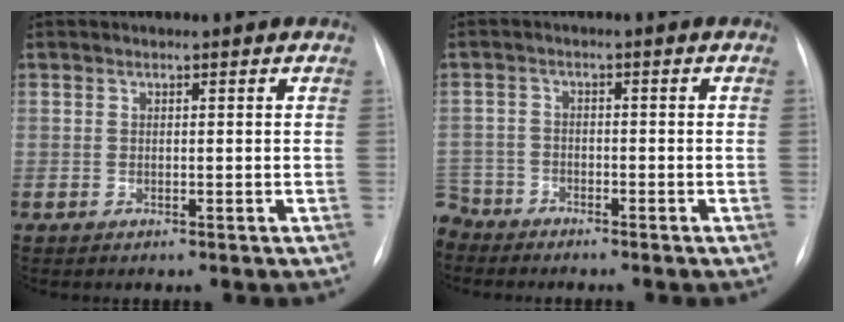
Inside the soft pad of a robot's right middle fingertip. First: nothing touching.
{"total": 5.0, "force": [-4.5, 2.0, -0.3], "torque": [0.016, -0.006, -0.091]}